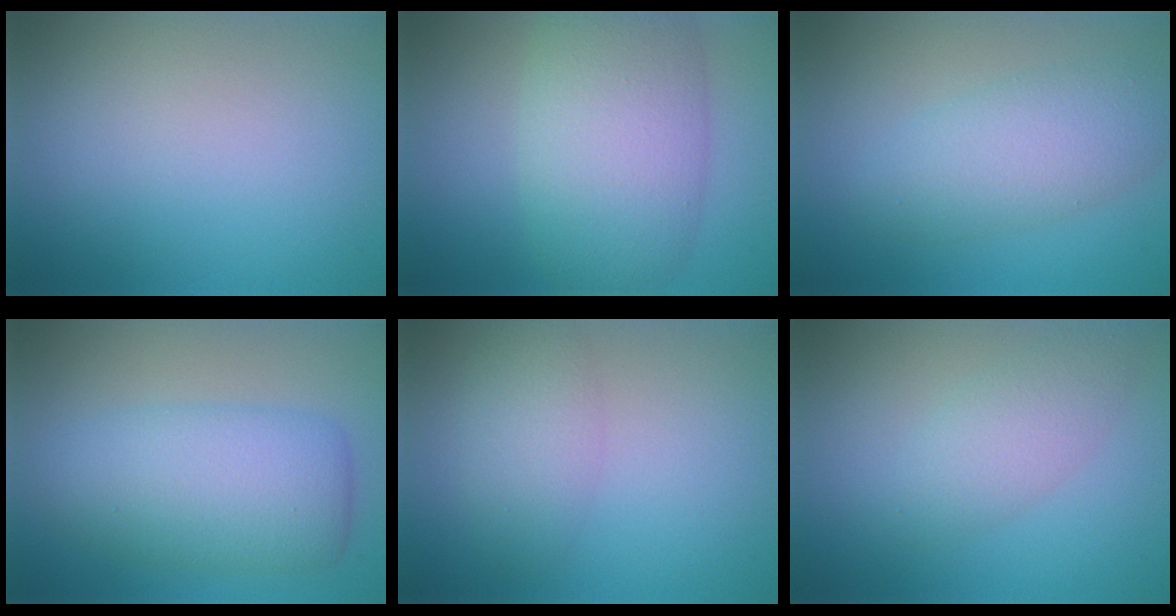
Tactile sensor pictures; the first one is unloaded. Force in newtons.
{"total": 8.5, "press": 8.5, "slide": 0.4}
{"total": 4.6, "press": 4.5, "slide": 0.3}
{"total": 6.8, "press": 6.8, "slide": 0.2}
{"total": 2.8, "press": 2.8, "slide": 0.1}
{"total": 2.8, "press": 2.8, "slide": 0.2}